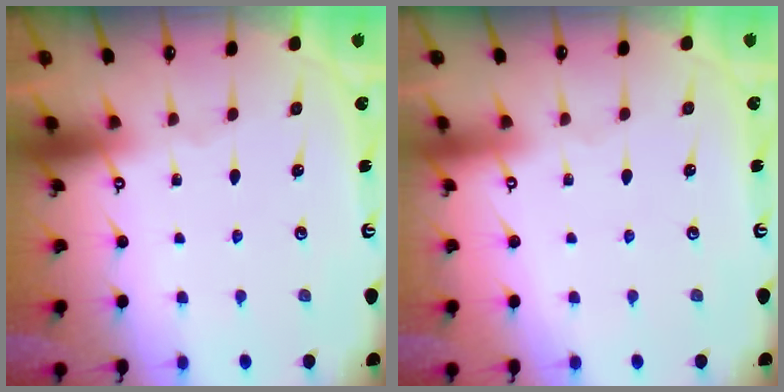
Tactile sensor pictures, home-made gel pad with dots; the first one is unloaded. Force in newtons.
{"total": 3.8, "press": 3.8, "slide": 0.1}